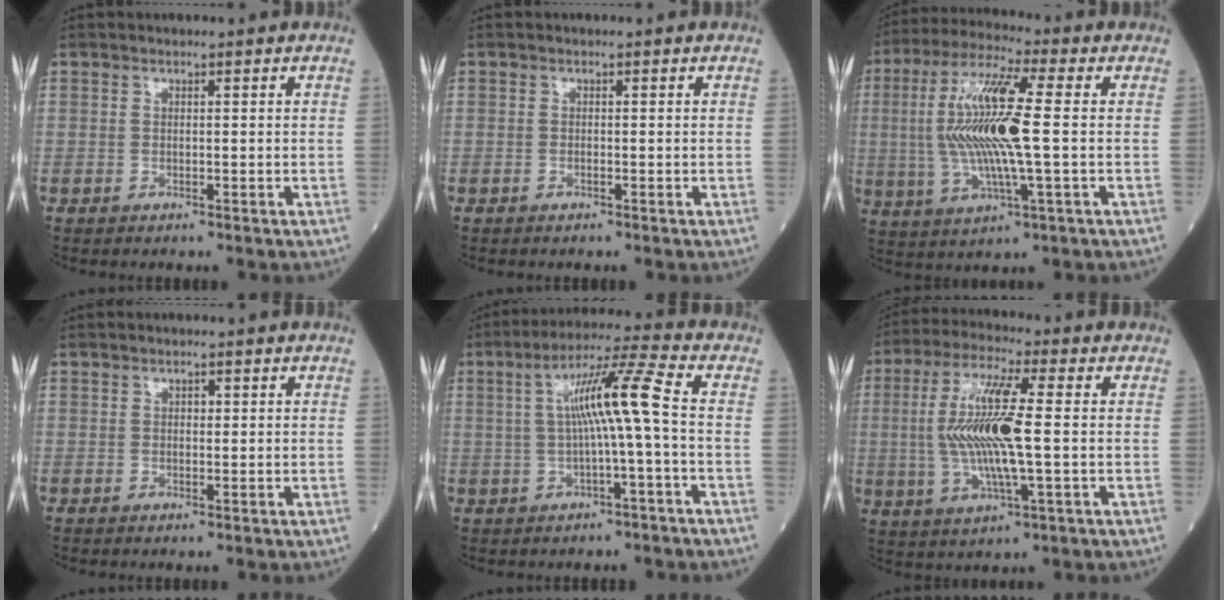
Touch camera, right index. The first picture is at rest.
{"total": 0.0}
{"total": 14.9, "force": [0.3, 1.8, 14.8], "torque": [-0.307, 0.007, 0.002]}
{"total": 0.7, "force": [0.2, 0.4, 0.5], "torque": [-0.007, 0.001, 0.003]}
{"total": 9.1, "force": [0.1, -0.8, 9.0], "torque": [-0.159, 0.021, 0.003]}
{"total": 12.7, "force": [0.0, 1.6, 12.6], "torque": [-0.262, 0.003, -0.002]}